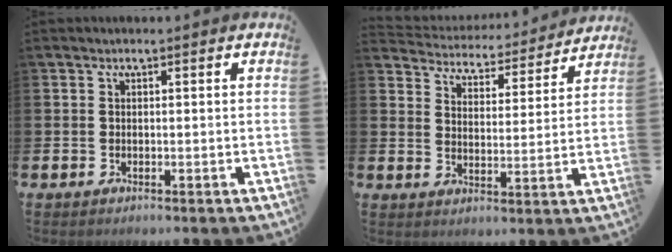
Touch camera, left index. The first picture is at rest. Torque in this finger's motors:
{"motor_torque": [-1.12, -1.01, -0.58, -0.03]}